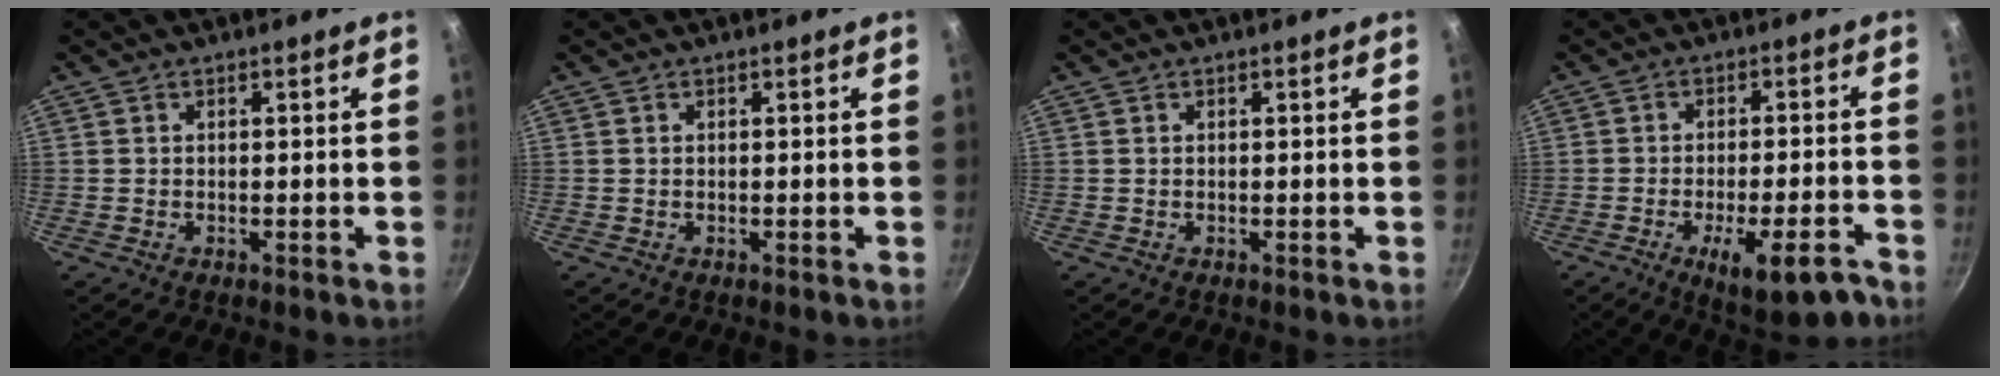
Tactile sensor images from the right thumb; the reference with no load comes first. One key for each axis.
{"total": 0.0}
{"total": 0.0}
{"total": 11.5, "fx": -6.1, "fy": 3.6, "fz": 9.0, "tx": -0.115, "ty": 0.022, "tz": -0.080}